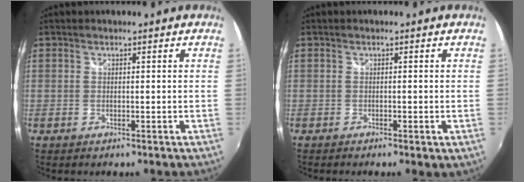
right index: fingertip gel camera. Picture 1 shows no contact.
{"total": 1.3, "force": [-0.6, 0.4, 1.1], "torque": [-0.018, -0.004, -0.009]}